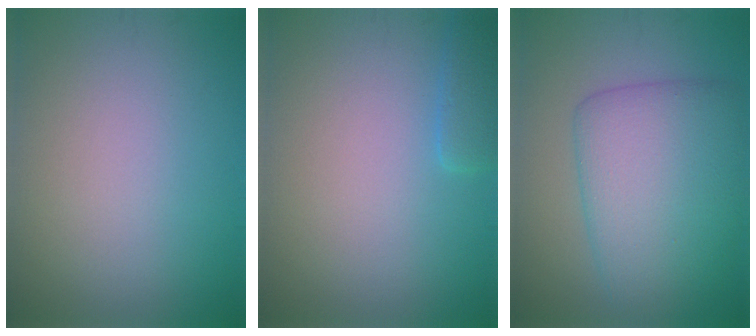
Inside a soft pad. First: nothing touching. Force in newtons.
{"total": 1.9, "press": 1.9, "slide": 0.1}
{"total": 7.6, "press": 7.5, "slide": 0.2}